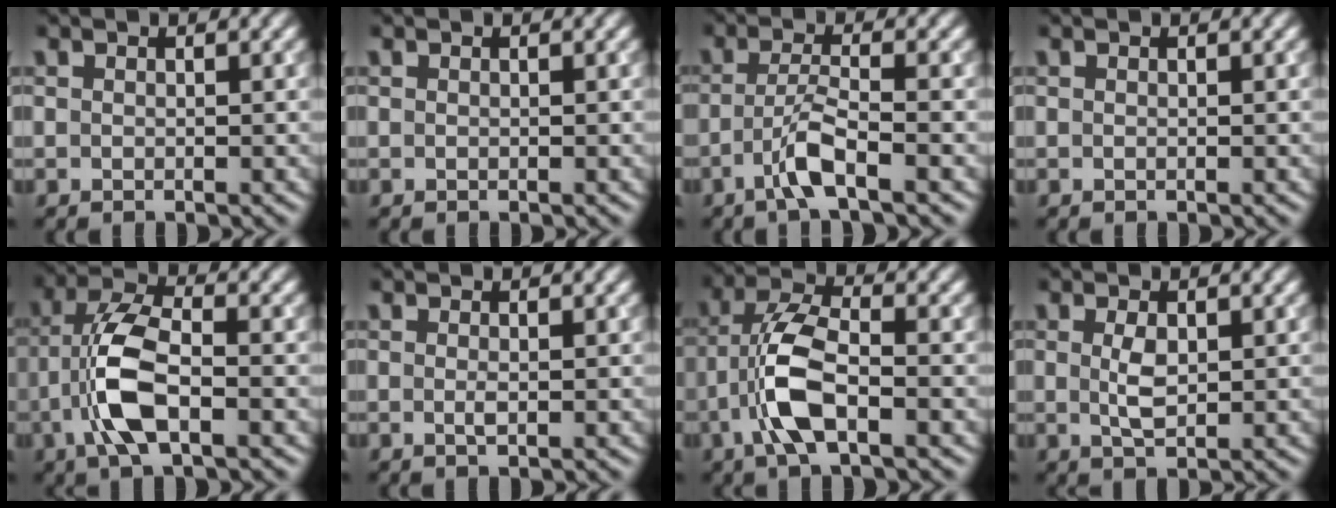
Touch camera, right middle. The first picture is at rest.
{"total": 0.0}
{"total": 3.3, "force": [-1.7, 0.4, 2.8], "torque": [-0.058, 0.008, -0.042]}
{"total": 0.0}
{"total": 6.4, "force": [-2.0, 2.6, 5.5], "torque": [-0.116, 0.007, -0.044]}
{"total": 0.8, "force": [0.0, 0.1, 0.8], "torque": [-0.017, -0.002, -0.001]}
{"total": 5.9, "force": [-2.1, 2.2, 5.1], "torque": [-0.106, 0.008, -0.046]}
{"total": 2.1, "force": [0.3, 0.9, 1.9], "torque": [-0.044, -0.001, 0.009]}